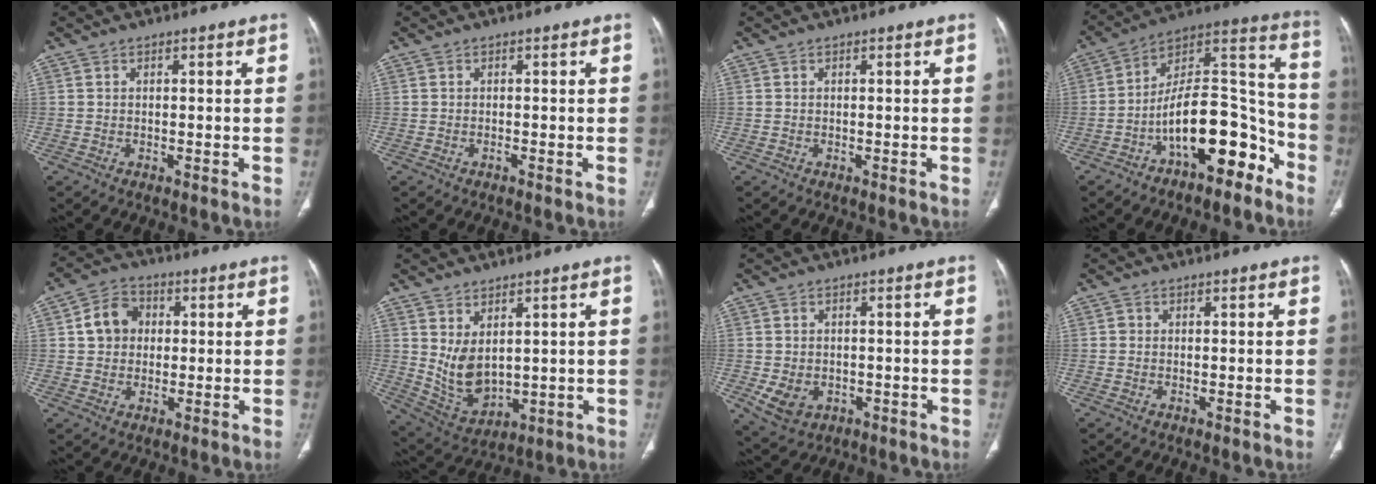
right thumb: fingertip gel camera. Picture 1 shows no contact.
{"total": 0.0}
{"total": 0.0}
{"total": 18.8, "force": [-9.5, 8.3, 13.9], "torque": [-0.194, 0.102, -0.157]}
{"total": 7.6, "force": [1.1, 6.5, 3.8], "torque": [-0.046, 0.010, 0.012]}
{"total": 8.3, "force": [2.1, 5.0, 6.3], "torque": [-0.103, -0.024, 0.068]}
{"total": 5.8, "force": [-1.4, 4.5, 3.3], "torque": [-0.056, 0.003, -0.009]}
{"total": 0.6, "force": [0.0, 0.6, 0.1], "torque": [0.001, 0.003, 0.000]}